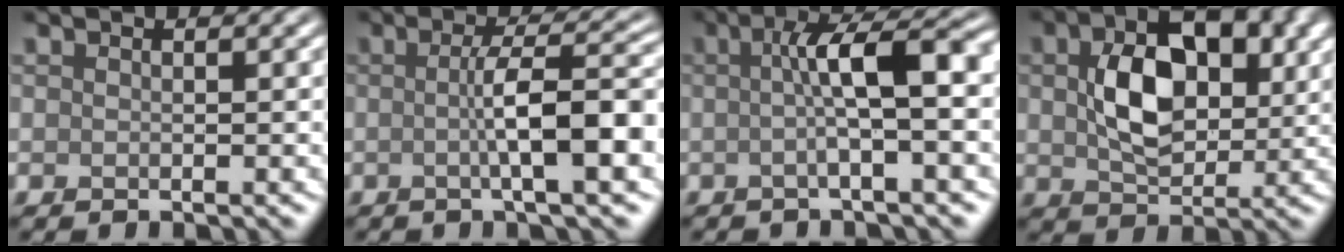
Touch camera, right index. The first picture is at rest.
{"total": 7.1, "force": [-0.5, 1.4, 7.0], "torque": [-0.106, 0.008, -0.009]}
{"total": 6.2, "force": [0.3, 1.1, 6.1], "torque": [-0.096, 0.014, -0.001]}
{"total": 8.2, "force": [1.5, 5.2, 6.2], "torque": [-0.110, 0.003, 0.027]}